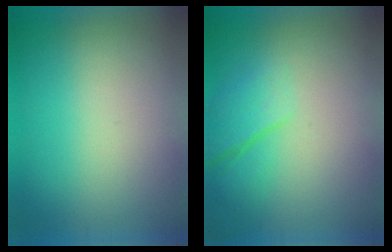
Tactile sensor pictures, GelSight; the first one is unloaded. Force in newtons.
{"total": 2.2}